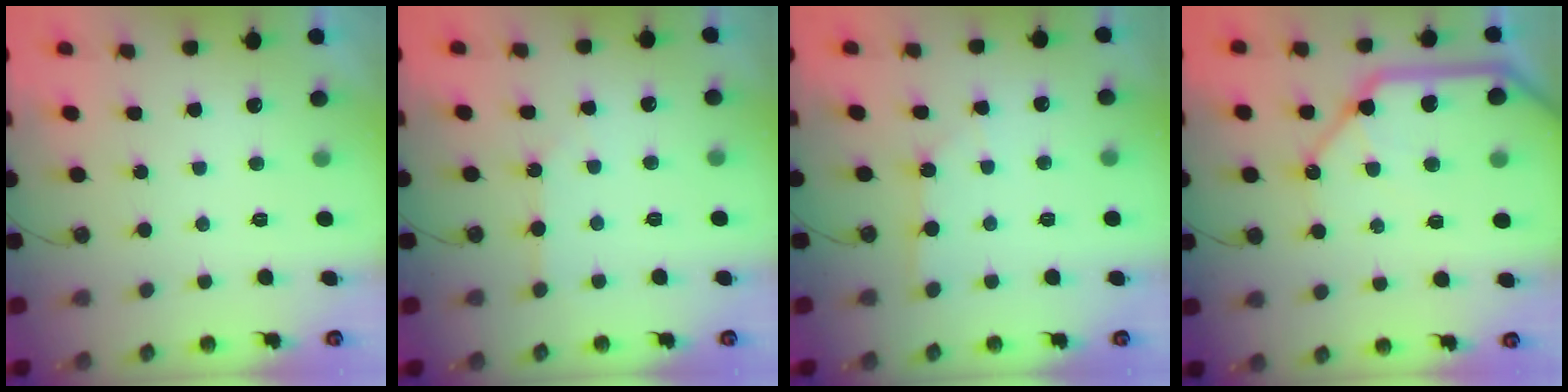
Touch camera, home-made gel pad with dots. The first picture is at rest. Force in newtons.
{"total": 5.5, "press": 5.4, "slide": 0.9}
{"total": 1.8, "press": 1.8, "slide": 0.3}
{"total": 20.3, "press": 20.1, "slide": 3.0}